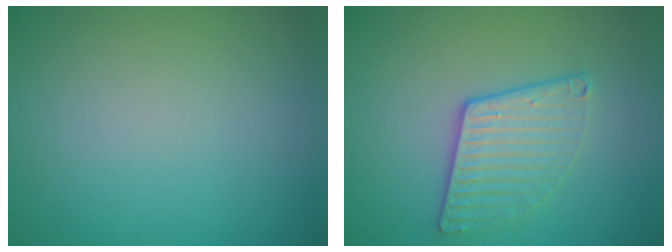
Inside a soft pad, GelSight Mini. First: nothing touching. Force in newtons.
{"total": 3.2, "press": 2.9, "slide": 1.5}